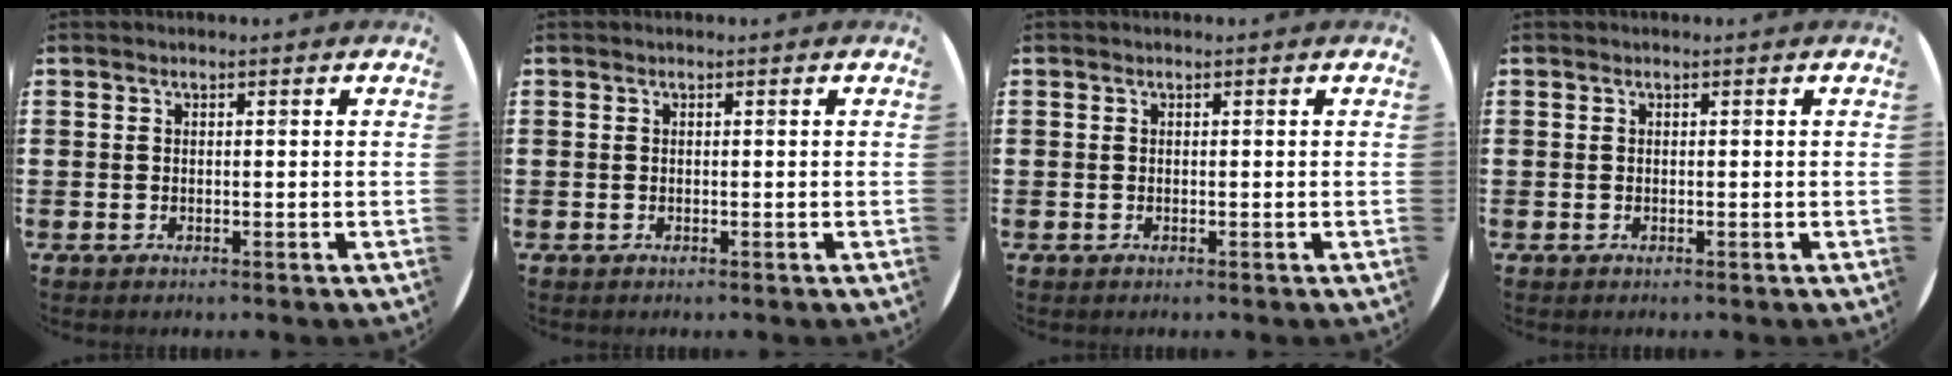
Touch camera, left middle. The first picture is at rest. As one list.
[{"total": 0.0}, {"total": 0.0}, {"total": 0.0}]